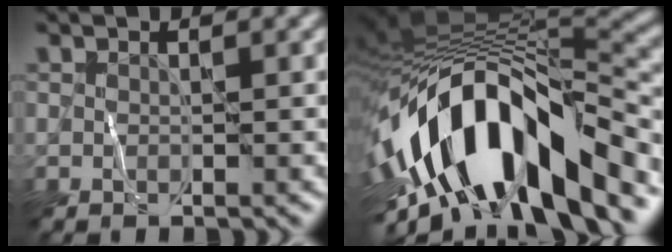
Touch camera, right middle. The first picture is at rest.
{"total": 14.8, "force": [-4.9, 6.3, 12.4], "torque": [-0.212, 0.014, -0.086]}